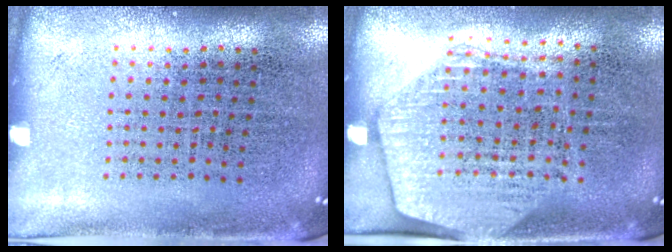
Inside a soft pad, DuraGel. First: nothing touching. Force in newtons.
{"total": 1.6, "press": 1.4, "slide": 0.8}